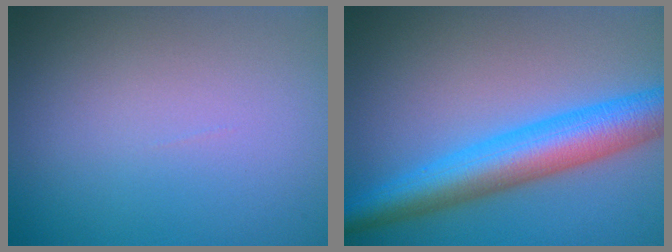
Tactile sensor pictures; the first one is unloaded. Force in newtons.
{"total": 7.4, "press": 7.4, "slide": 0.1}